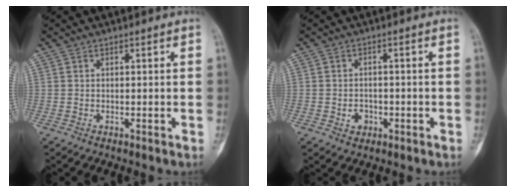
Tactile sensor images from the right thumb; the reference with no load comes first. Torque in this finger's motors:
{"motor_torque": [0.00, -0.29, 0.26, -0.07, 0.07]}